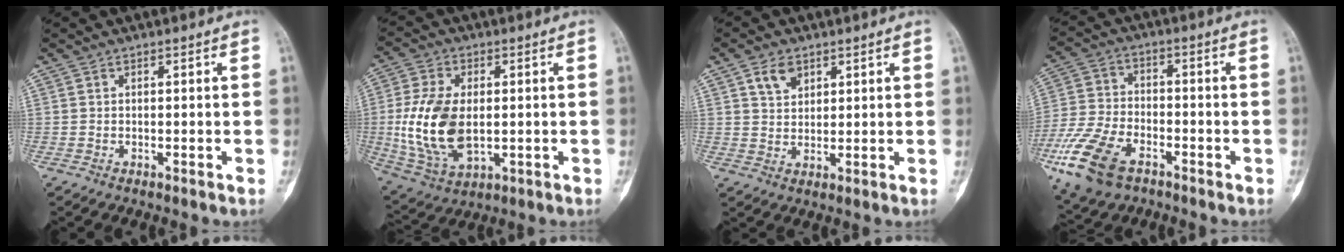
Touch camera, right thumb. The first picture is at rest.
{"total": 15.2, "force": [-0.6, 8.8, 12.3], "torque": [-0.250, -0.007, 0.004]}
{"total": 4.6, "force": [2.5, 3.1, 2.3], "torque": [-0.028, -0.014, 0.050]}
{"total": 14.8, "force": [-7.5, 8.4, 9.5], "torque": [-0.197, 0.014, -0.144]}